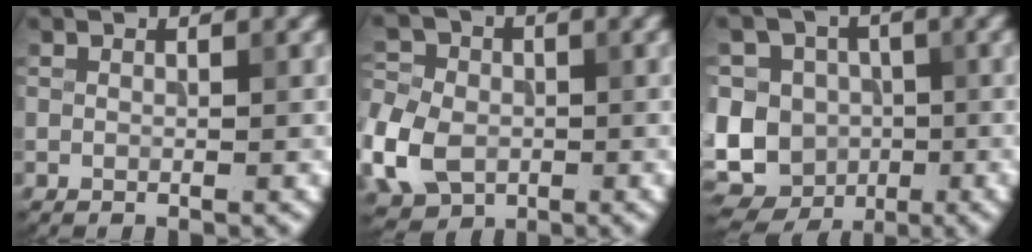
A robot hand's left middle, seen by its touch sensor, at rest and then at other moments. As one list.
[{"total": 8.4, "force": [-2.5, 6.5, 4.7], "torque": [-0.106, -0.016, -0.063]}, {"total": 12.9, "force": [-2.4, 11.8, 4.8], "torque": [-0.108, 0.019, -0.067]}]